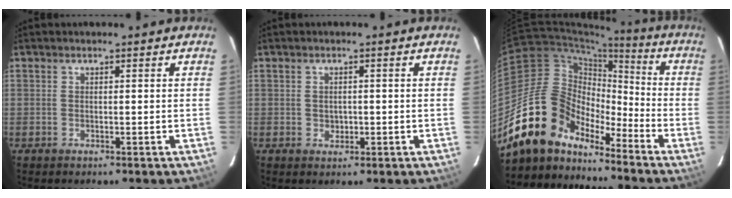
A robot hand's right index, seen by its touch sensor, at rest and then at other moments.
{"total": 1.7, "force": [-0.2, 1.6, 0.6], "torque": [-0.007, 0.002, -0.001]}
{"total": 16.1, "force": [-13.3, 7.6, 5.0], "torque": [-0.095, 0.029, -0.248]}